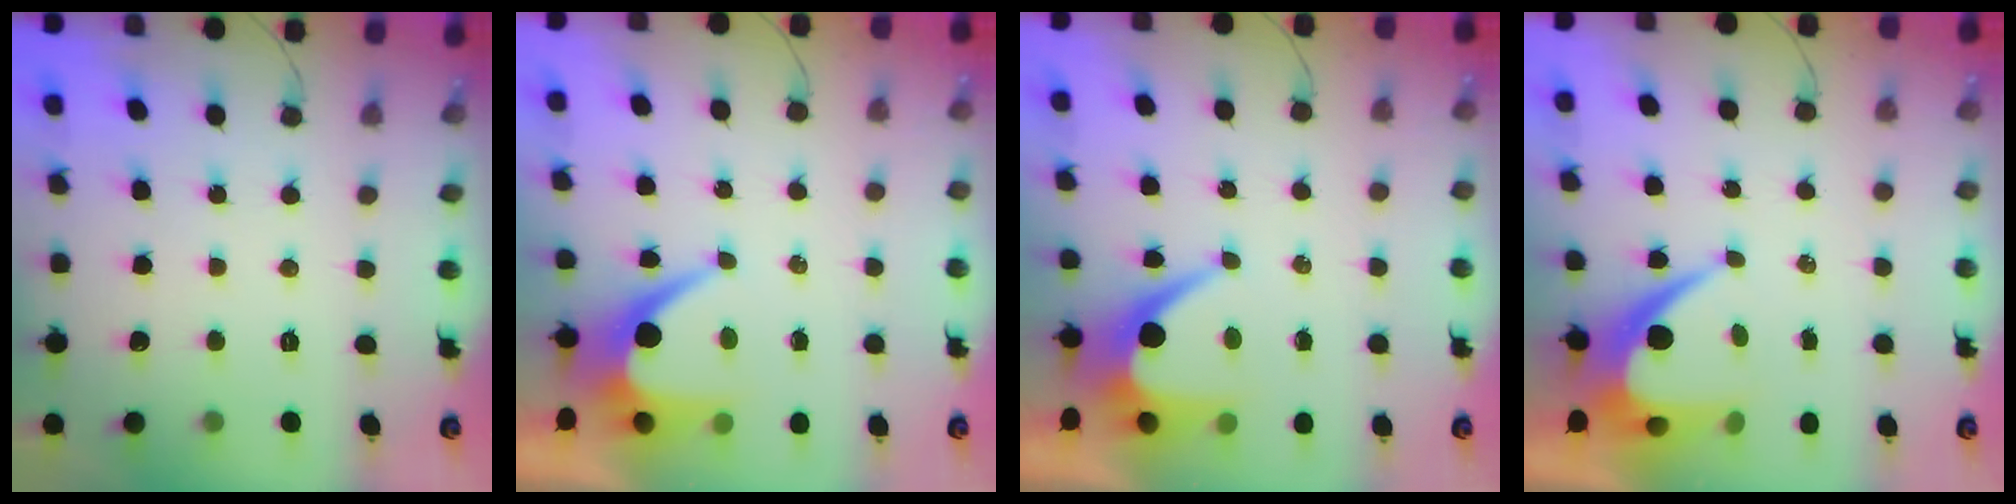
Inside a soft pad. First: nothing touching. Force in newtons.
{"total": 8.4, "press": 8.4, "slide": 0.5}
{"total": 8.4, "press": 8.4, "slide": 0.5}
{"total": 9.4, "press": 9.4, "slide": 0.8}